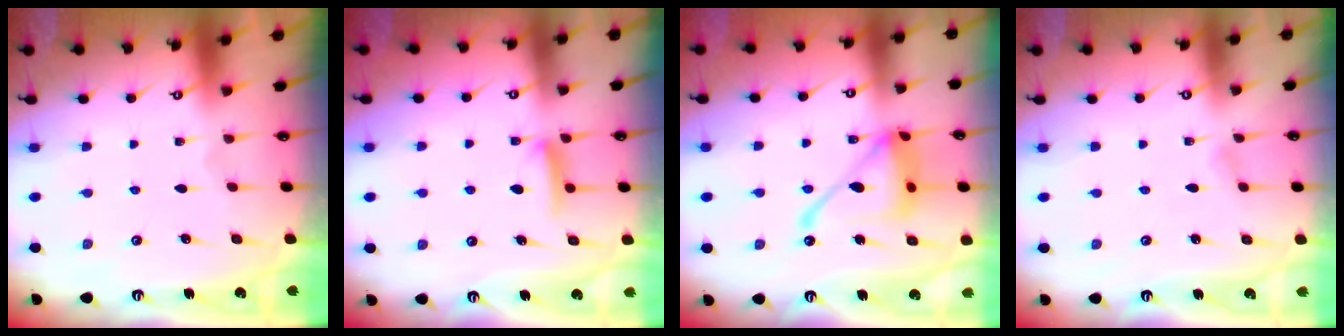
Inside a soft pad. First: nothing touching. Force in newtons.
{"total": 8.8, "press": 8.8, "slide": 0.5}
{"total": 16.8, "press": 16.7, "slide": 1.6}
{"total": 2.4, "press": 2.4, "slide": 0.3}